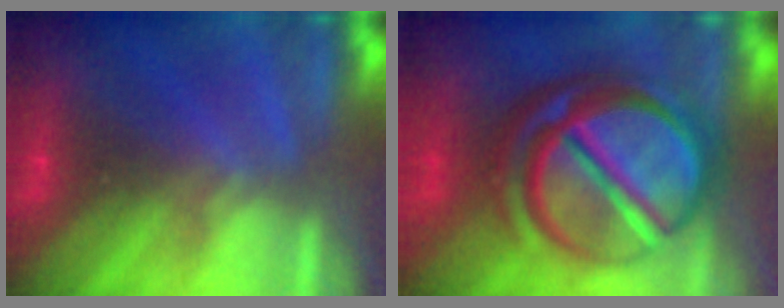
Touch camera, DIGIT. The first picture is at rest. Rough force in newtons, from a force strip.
{"total": 7.9}